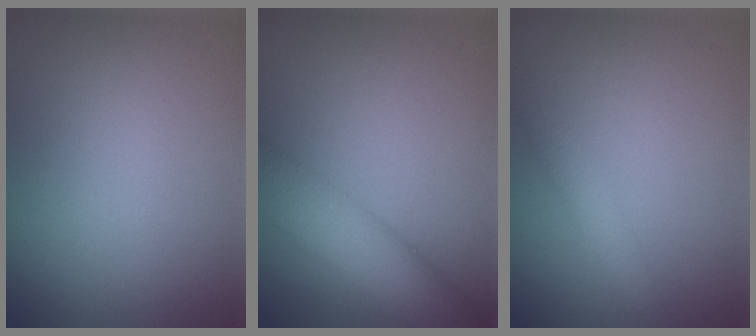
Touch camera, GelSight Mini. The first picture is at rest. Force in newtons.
{"total": 7.6, "press": 7.6, "slide": 0.4}
{"total": 2.5, "press": 2.5, "slide": 0.1}